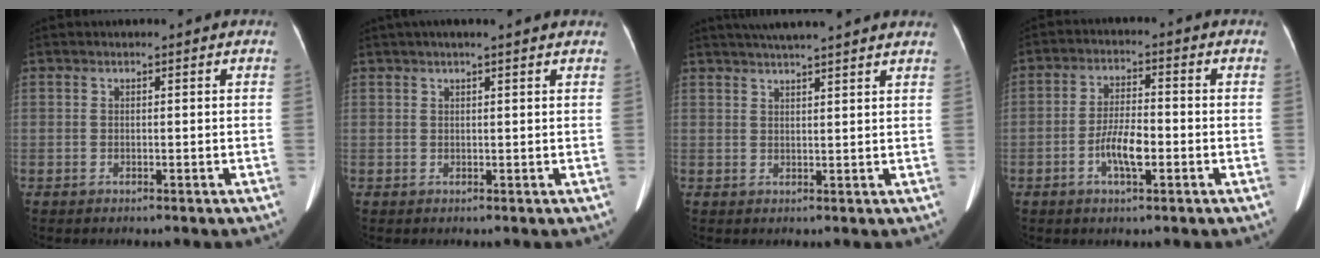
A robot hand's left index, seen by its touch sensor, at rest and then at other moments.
{"total": 6.4, "force": [5.3, 0.2, 3.6], "torque": [-0.051, 0.027, 0.064]}
{"total": 12.4, "force": [10.8, 0.2, 6.1], "torque": [-0.095, 0.027, 0.135]}
{"total": 5.7, "force": [-2.2, 1.5, 5.1], "torque": [-0.098, -0.003, -0.041]}